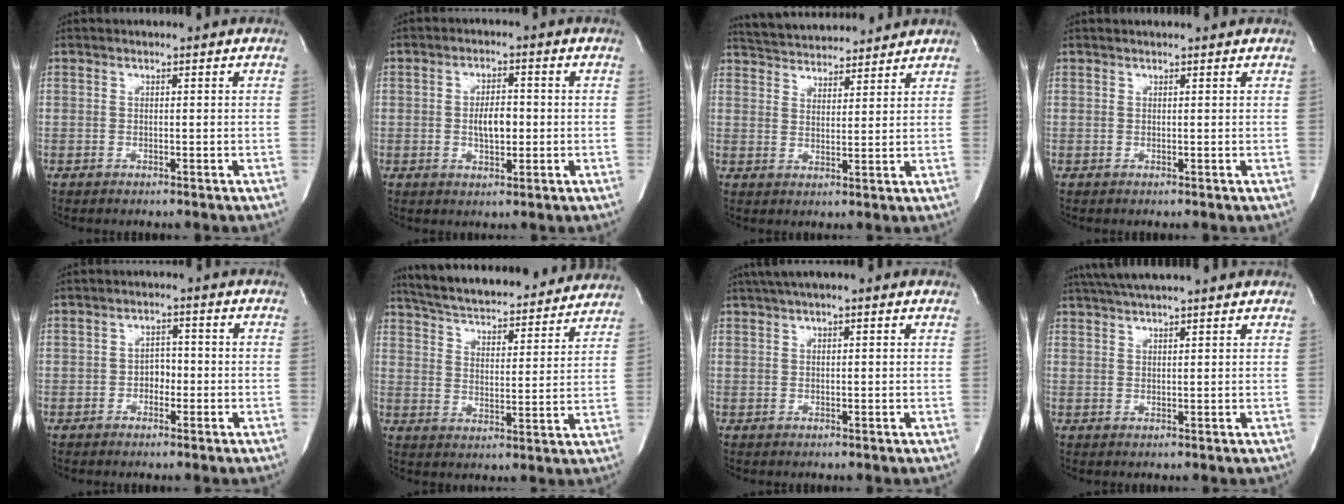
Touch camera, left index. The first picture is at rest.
{"total": 4.5, "force": [-0.4, 2.0, 4.0], "torque": [-0.070, 0.001, -0.004]}
{"total": 12.1, "force": [11.5, 2.2, 3.0], "torque": [-0.052, 0.021, 0.176]}
{"total": 2.5, "force": [2.4, 0.2, 0.8], "torque": [-0.014, 0.016, 0.027]}
{"total": 2.3, "force": [-0.8, 1.6, 1.5], "torque": [-0.018, 0.008, -0.015]}
{"total": 25.2, "force": [23.1, 5.0, 8.6], "torque": [-0.148, -0.012, 0.309]}
{"total": 7.1, "force": [5.2, 1.2, 4.7], "torque": [-0.079, 0.036, 0.076]}
{"total": 10.4, "force": [9.0, 0.7, 5.3], "torque": [-0.090, 0.040, 0.125]}